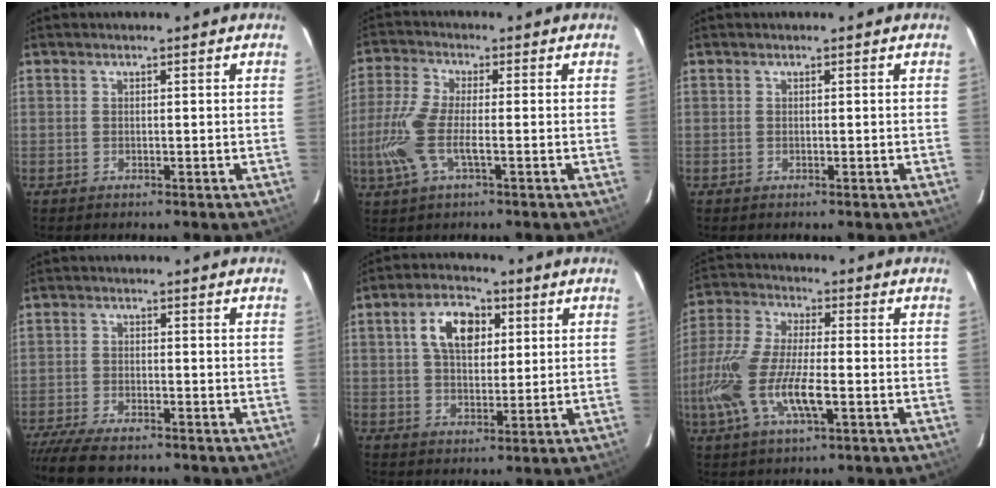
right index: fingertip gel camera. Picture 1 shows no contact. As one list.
[{"total": 9.4, "force": [-2.2, 2.5, 8.8], "torque": [-0.200, -0.003, -0.046]}, {"total": 0.0}, {"total": 9.9, "force": [-8.5, 2.3, 4.6], "torque": [-0.115, -0.035, -0.150]}, {"total": 9.2, "force": [2.9, 5.5, 6.7], "torque": [-0.118, 0.024, 0.051]}, {"total": 16.5, "force": [-4.5, 5.4, 15.0], "torque": [-0.323, -0.013, -0.091]}]